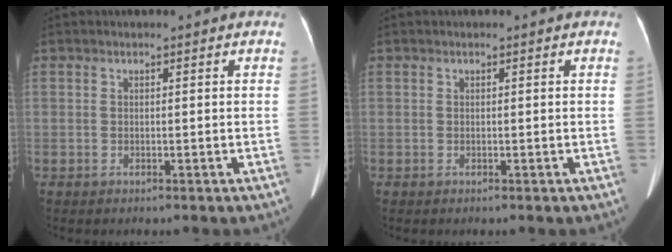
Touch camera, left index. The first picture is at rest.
{"total": 0.0}